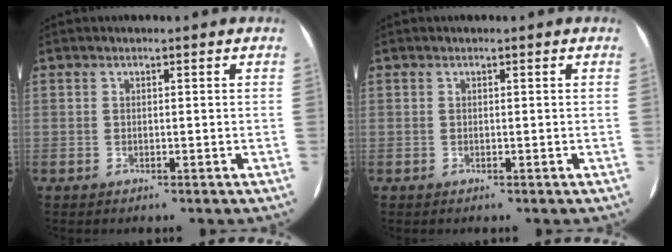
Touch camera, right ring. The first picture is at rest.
{"total": 0.0}